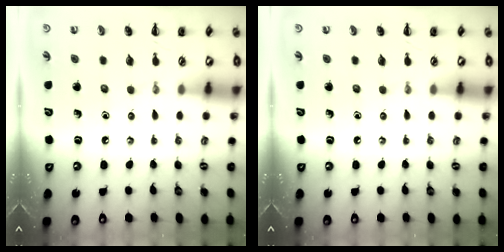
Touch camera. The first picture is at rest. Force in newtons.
{"total": 0.0}